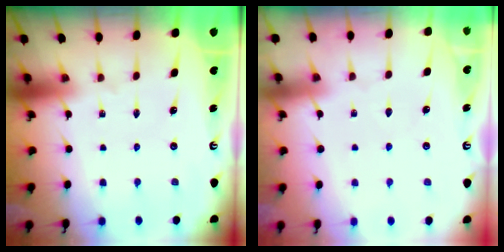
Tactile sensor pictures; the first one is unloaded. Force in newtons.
{"total": 4.4, "press": 4.3, "slide": 0.7}